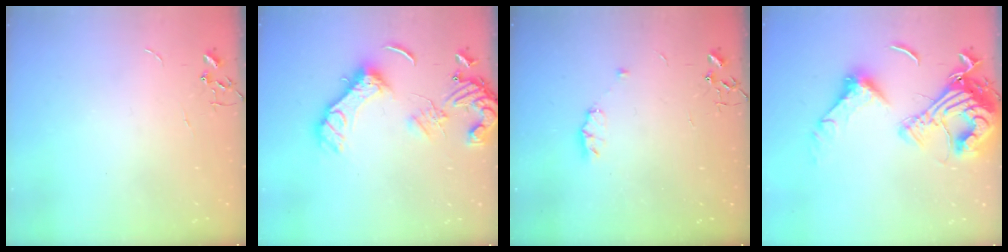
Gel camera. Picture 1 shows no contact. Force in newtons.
{"total": 15.8, "press": 15.7, "slide": 2.0}
{"total": 6.2, "press": 6.0, "slide": 1.5}
{"total": 21.7, "press": 21.5, "slide": 2.5}